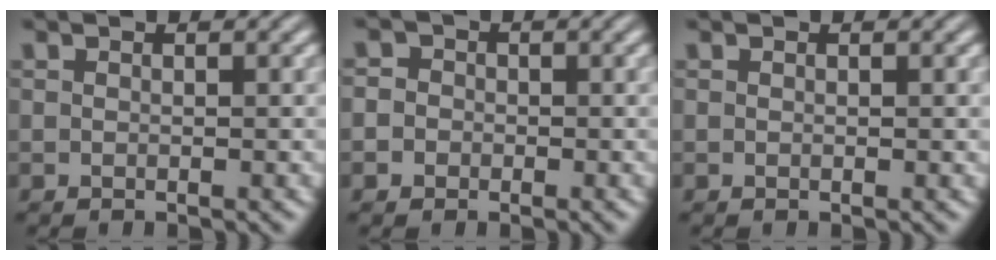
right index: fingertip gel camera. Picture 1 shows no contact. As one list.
[{"total": 1.8, "force": [-0.5, 1.8, 0.2], "torque": [0.003, -0.001, -0.018]}, {"total": 0.0}]